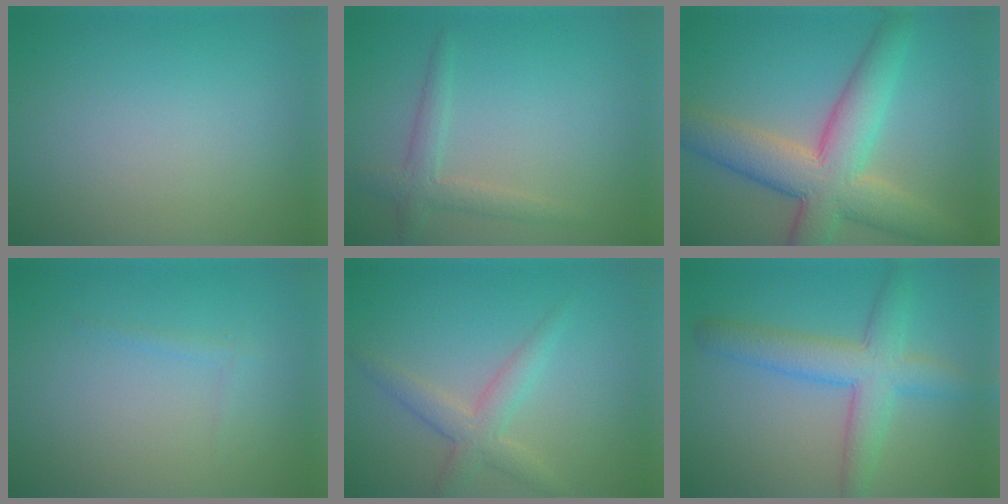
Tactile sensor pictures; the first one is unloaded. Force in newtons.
{"total": 2.3, "press": 2.3, "slide": 0.1}
{"total": 9.0, "press": 9.0, "slide": 0.5}
{"total": 0.7, "press": 0.7, "slide": 0.0}
{"total": 3.0, "press": 3.0, "slide": 0.3}
{"total": 5.4, "press": 5.4, "slide": 0.2}